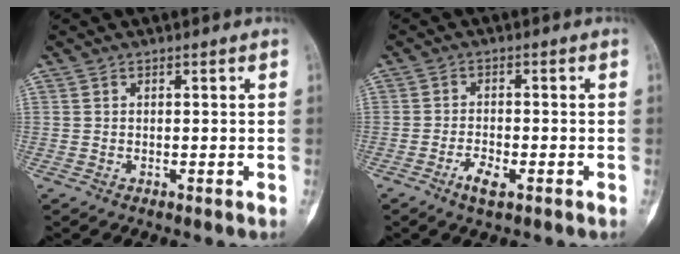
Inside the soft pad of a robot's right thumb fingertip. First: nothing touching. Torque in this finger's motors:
{"motor_torque": [-0.16, -0.03, -0.02, 0.38, -0.02]}